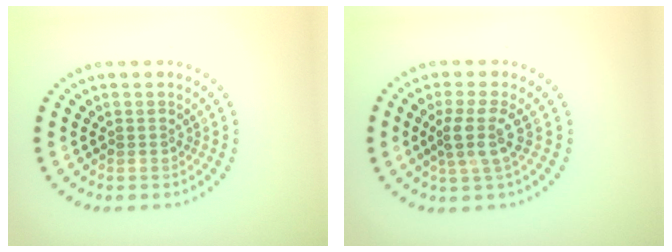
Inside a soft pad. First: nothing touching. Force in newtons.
{"total": 2.8, "press": 2.1, "slide": 1.9}